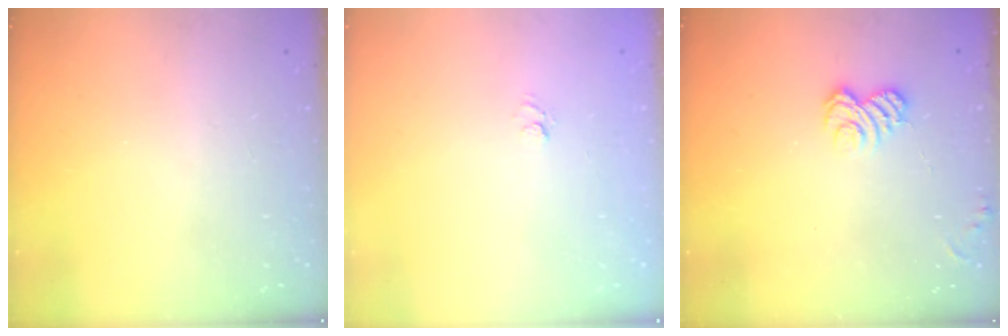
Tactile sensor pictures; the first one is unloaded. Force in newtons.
{"total": 3.6, "press": 3.4, "slide": 1.1}
{"total": 4.7, "press": 4.5, "slide": 1.3}